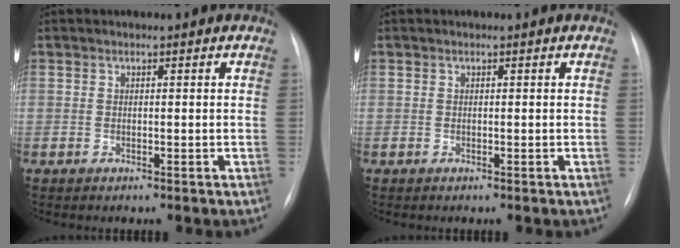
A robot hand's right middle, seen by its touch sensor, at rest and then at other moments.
{"total": 0.0}